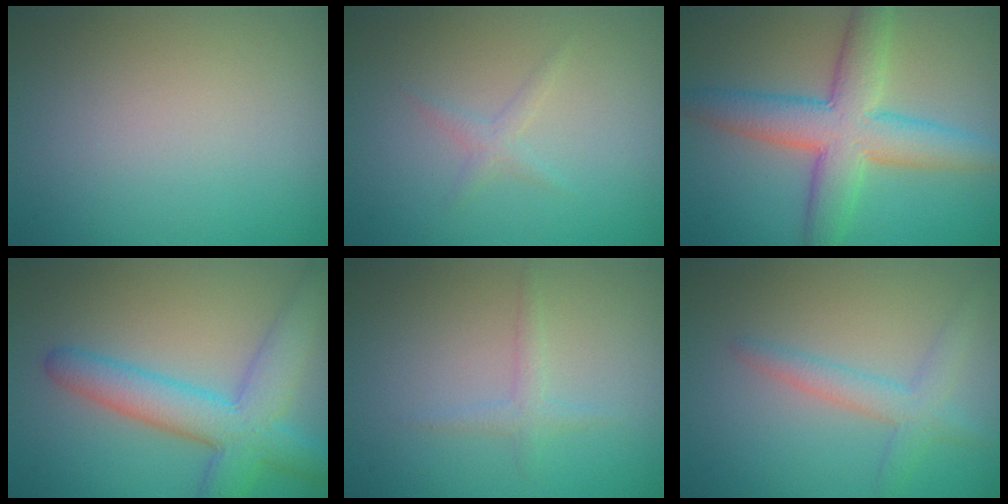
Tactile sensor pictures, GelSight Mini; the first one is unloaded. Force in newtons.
{"total": 1.1, "press": 1.1, "slide": 0.0}
{"total": 7.5, "press": 7.5, "slide": 0.6}
{"total": 6.8, "press": 6.8, "slide": 0.2}
{"total": 1.3, "press": 1.3, "slide": 0.0}
{"total": 2.6, "press": 2.6, "slide": 0.2}